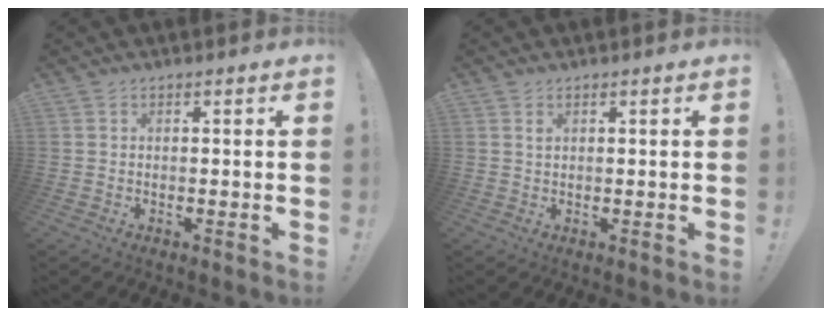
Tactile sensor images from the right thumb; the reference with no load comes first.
{"total": 0.6, "force": [0.3, 0.4, 0.4], "torque": [-0.009, 0.001, 0.005]}